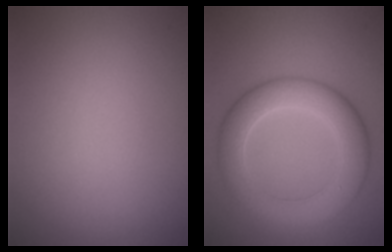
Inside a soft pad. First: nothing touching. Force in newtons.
{"total": 6.4, "press": 6.4, "slide": 0.5}